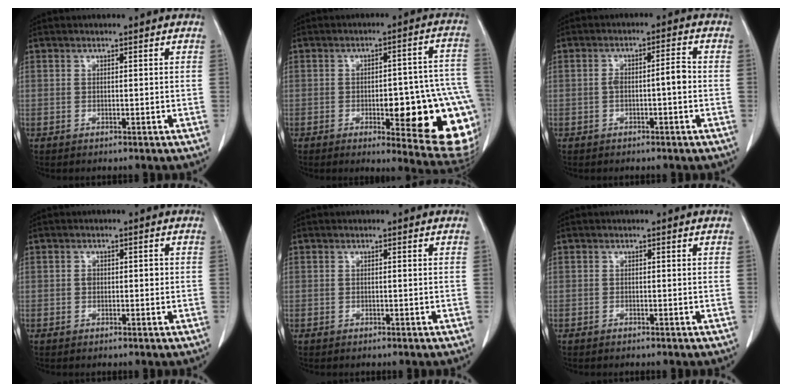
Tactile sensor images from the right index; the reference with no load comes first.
{"total": 21.3, "force": [-5.9, 5.0, 19.9], "torque": [-0.146, 0.021, -0.052]}
{"total": 3.9, "force": [-0.6, 0.8, 3.8], "torque": [-0.068, 0.016, -0.006]}
{"total": 1.7, "force": [0.0, 1.2, 1.2], "torque": [-0.018, 0.006, 0.001]}
{"total": 0.0}
{"total": 0.0}